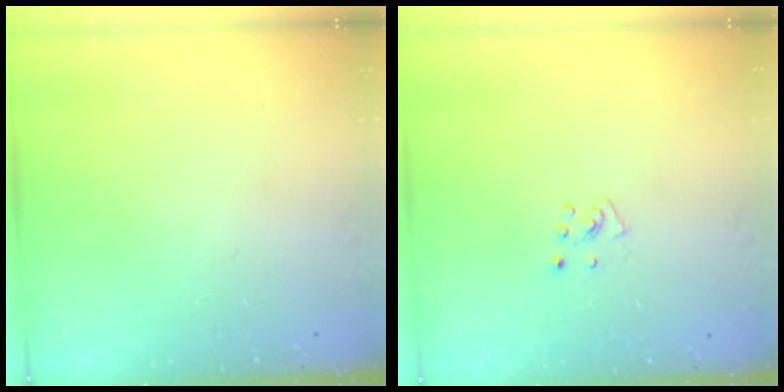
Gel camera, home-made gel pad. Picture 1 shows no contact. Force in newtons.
{"total": 4.4, "press": 4.4, "slide": 0.3}